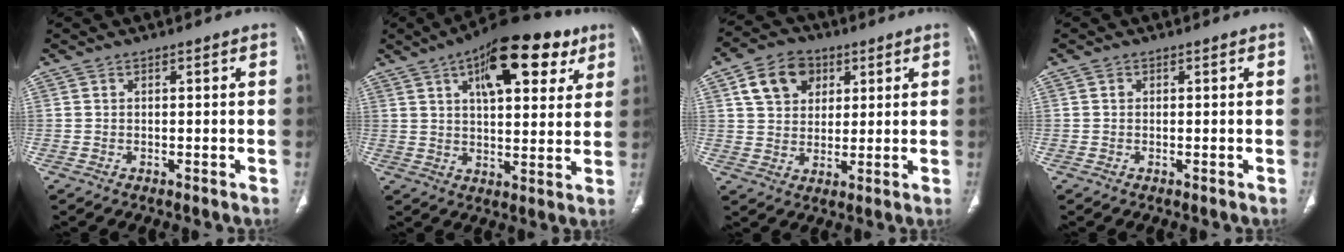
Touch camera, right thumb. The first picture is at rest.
{"total": 20.5, "force": [9.6, 8.9, 15.8], "torque": [-0.200, -0.011, 0.142]}
{"total": 10.0, "force": [4.0, 7.7, 5.0], "torque": [-0.057, -0.006, 0.068]}
{"total": 0.6, "force": [0.1, 0.5, 0.2], "torque": [-0.001, 0.002, 0.002]}